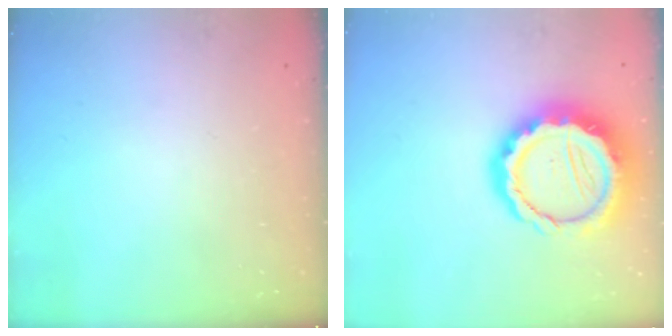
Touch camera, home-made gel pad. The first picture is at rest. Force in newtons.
{"total": 18.2, "press": 17.8, "slide": 3.6}